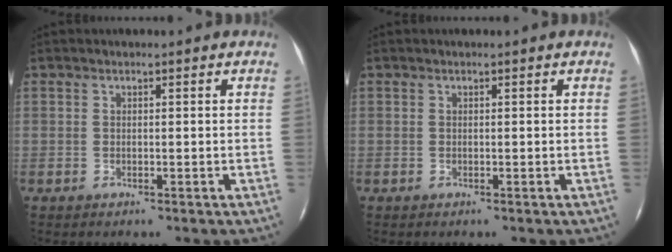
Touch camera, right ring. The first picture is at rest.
{"total": 0.0}